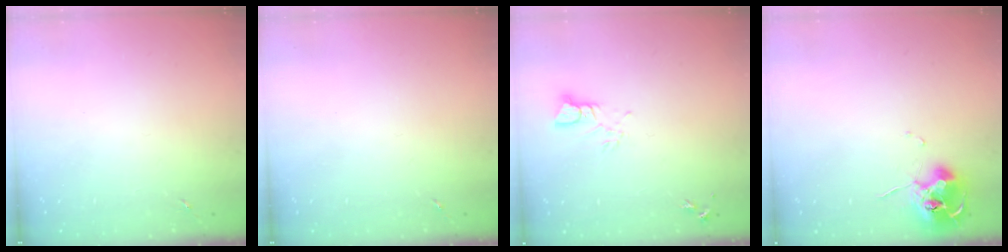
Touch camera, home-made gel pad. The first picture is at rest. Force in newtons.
{"total": 0.0}
{"total": 3.2, "press": 3.2, "slide": 0.2}
{"total": 9.8, "press": 9.8, "slide": 0.5}